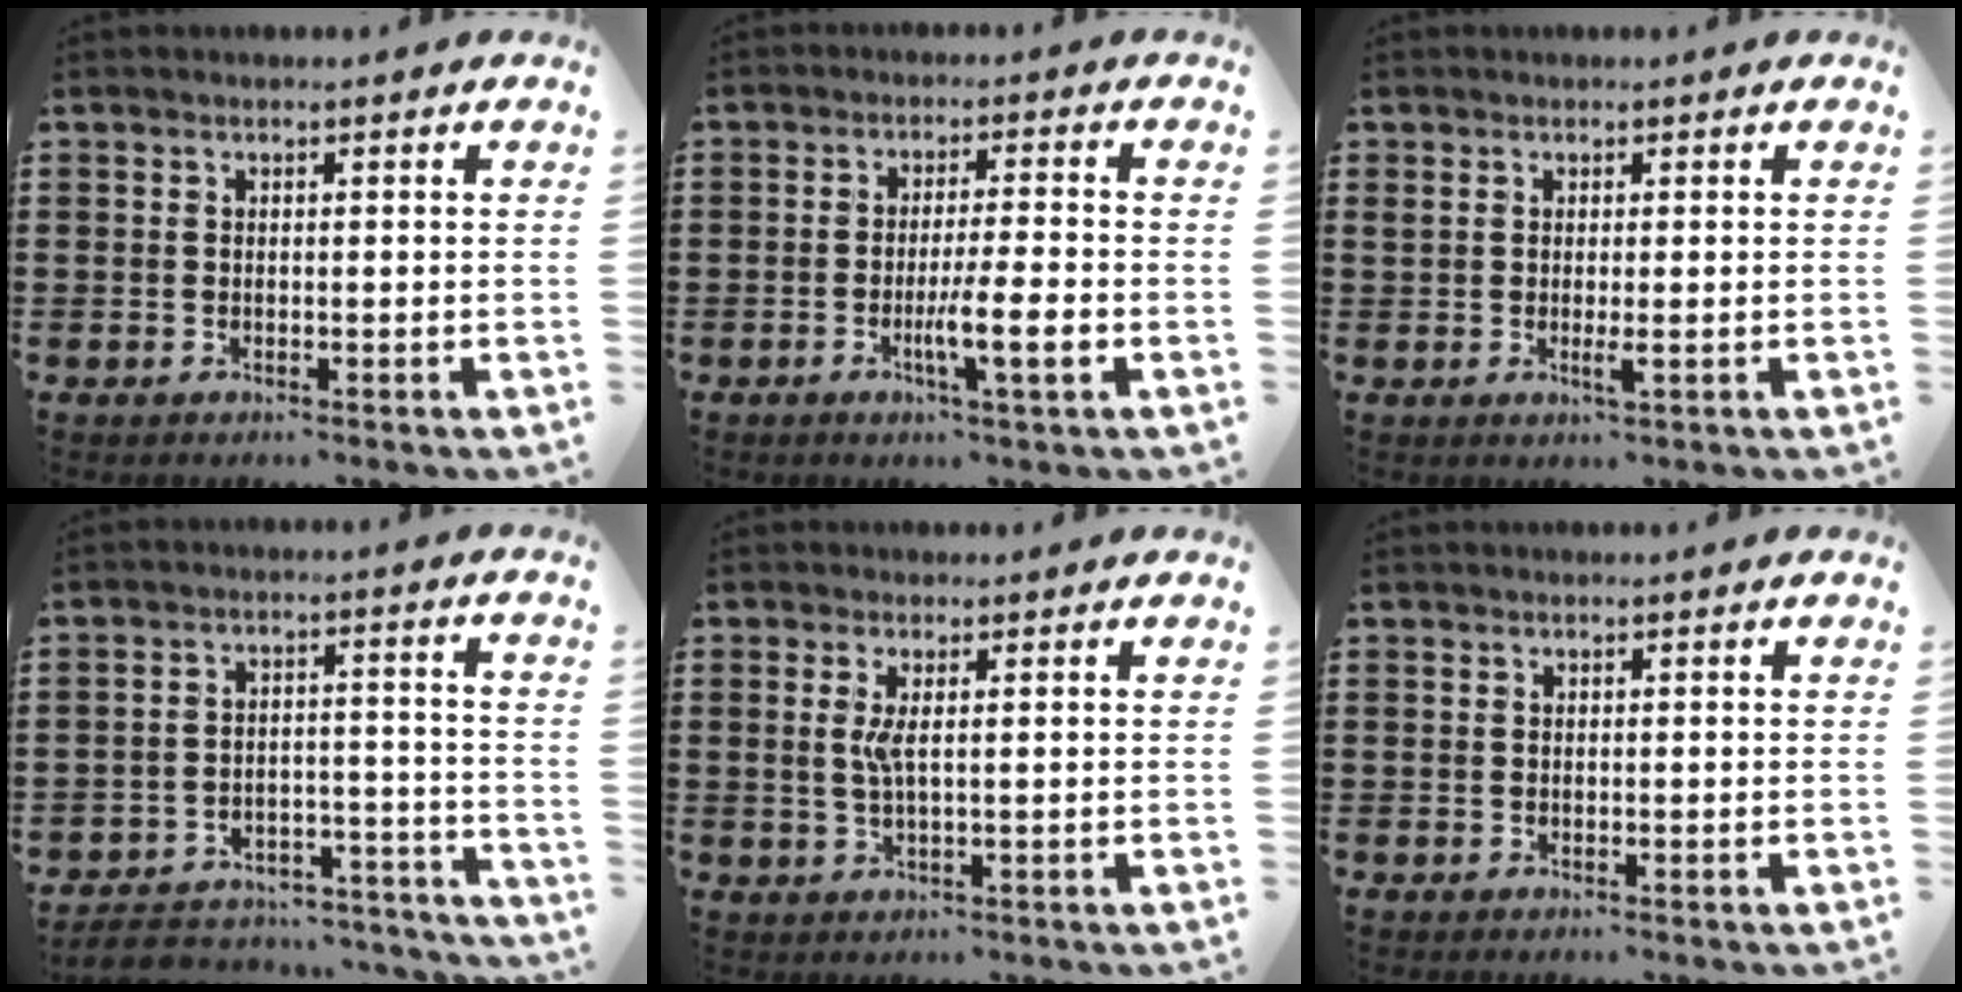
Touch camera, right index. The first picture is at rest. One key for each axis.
{"total": 6.5, "fx": -2.2, "fy": 0.4, "fz": 6.1, "tx": -0.098, "ty": -0.011, "tz": -0.034}
{"total": 1.8, "fx": -0.3, "fy": 0.2, "fz": 1.8, "tx": -0.033, "ty": -0.005, "tz": -0.004}
{"total": 4.9, "fx": -4.6, "fy": 1.3, "fz": 1.2, "tx": -0.020, "ty": 0.011, "tz": -0.093}
{"total": 2.8, "fx": 0.5, "fy": 0.5, "fz": 2.8, "tx": -0.056, "ty": -0.001, "tz": 0.008}
{"total": 0.0}